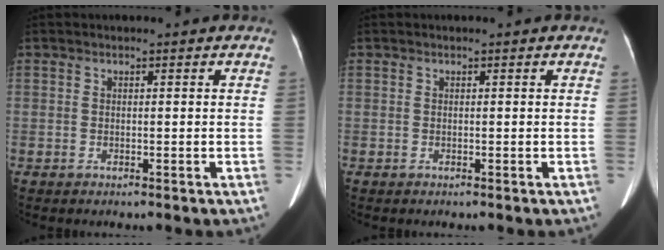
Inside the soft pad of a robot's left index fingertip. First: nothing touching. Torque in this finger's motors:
{"motor_torque": [0.00, 0.01, 0.00, 0.00]}